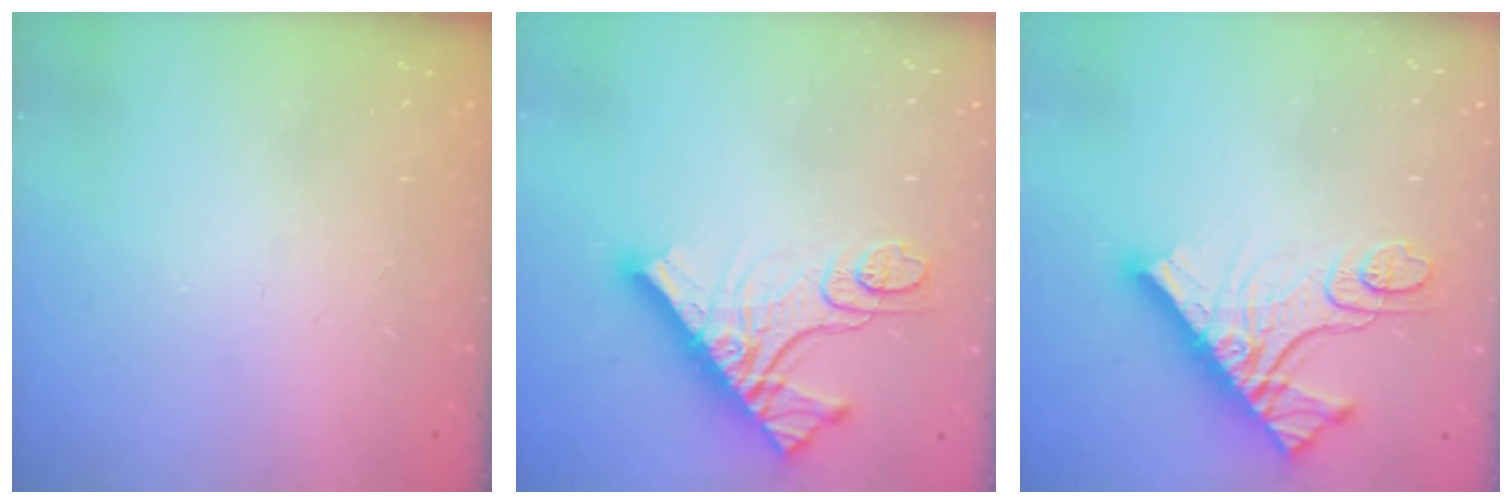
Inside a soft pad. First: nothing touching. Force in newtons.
{"total": 14.8, "press": 14.7, "slide": 1.5}
{"total": 14.8, "press": 14.7, "slide": 1.5}